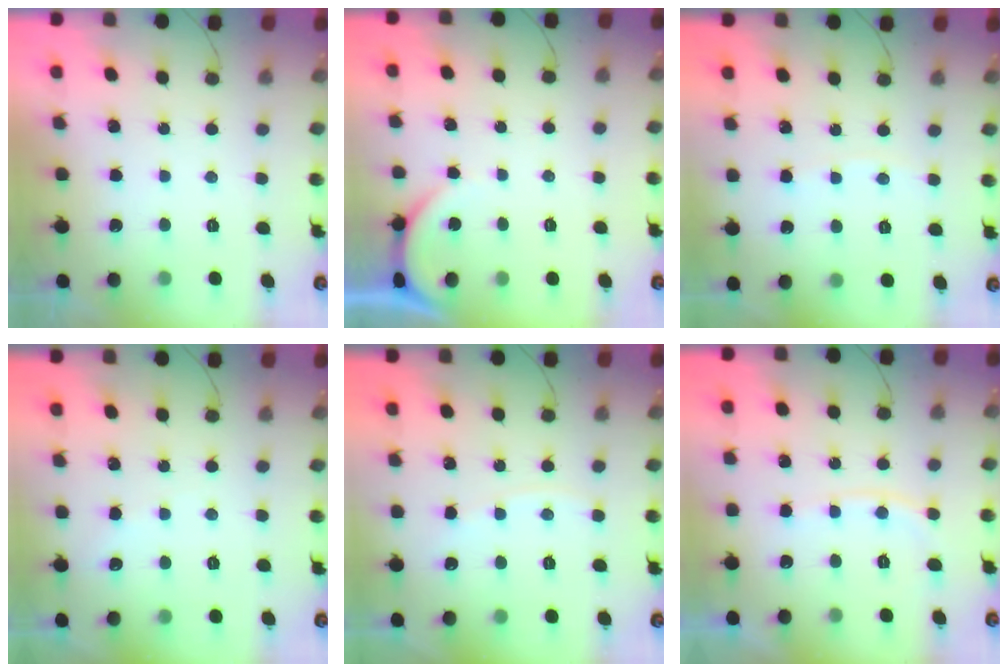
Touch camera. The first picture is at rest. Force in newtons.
{"total": 2.8, "press": 2.8, "slide": 0.5}
{"total": 1.5, "press": 1.5, "slide": 0.2}
{"total": 2.7, "press": 2.6, "slide": 0.5}
{"total": 2.0, "press": 2.0, "slide": 0.4}
{"total": 7.7, "press": 7.6, "slide": 1.0}